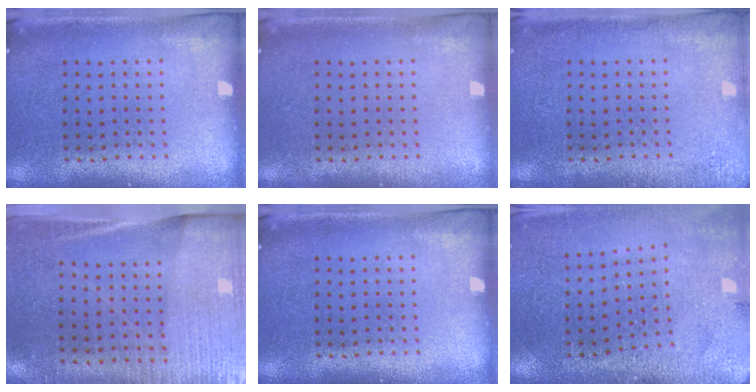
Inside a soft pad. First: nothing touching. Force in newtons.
{"total": 0.0}
{"total": 1.6, "press": 1.6, "slide": 0.3}
{"total": 2.8, "press": 2.5, "slide": 1.3}
{"total": 0.0}
{"total": 2.8, "press": 2.8, "slide": 0.1}